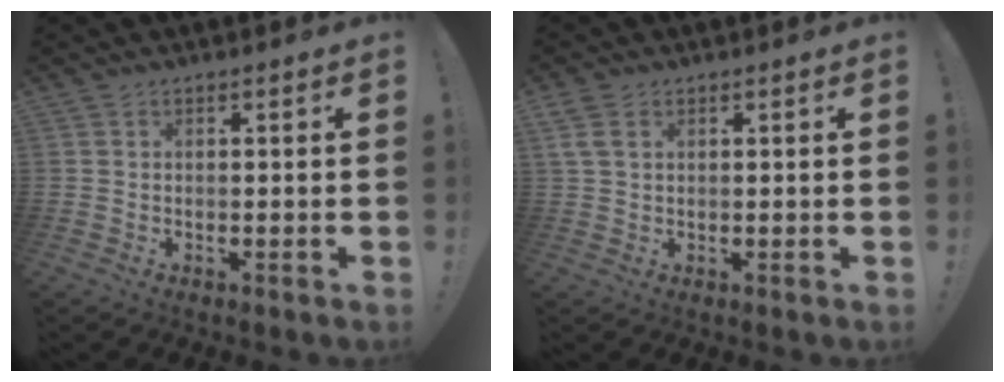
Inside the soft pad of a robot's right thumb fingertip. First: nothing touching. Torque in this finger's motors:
{"motor_torque": [0.58, 1.95, 0.32, -0.22, 0.03]}